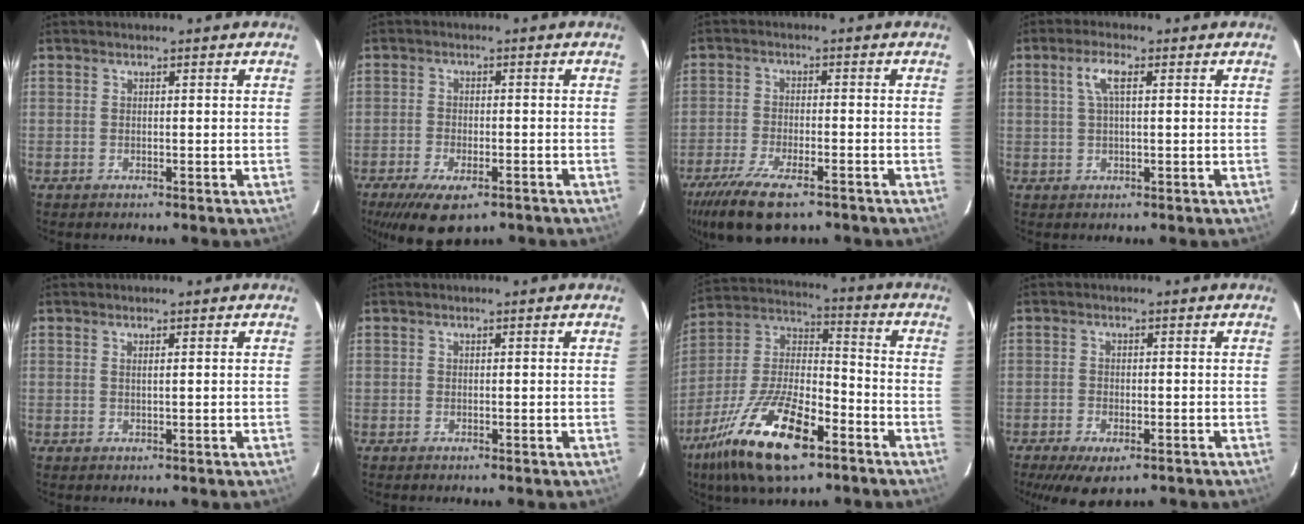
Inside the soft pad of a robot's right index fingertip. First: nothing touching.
{"total": 10.2, "force": [-6.7, 4.2, 6.5], "torque": [-0.144, -0.026, -0.108]}
{"total": 13.1, "force": [-9.2, 4.2, 8.3], "torque": [-0.192, -0.040, -0.165]}
{"total": 3.8, "force": [1.1, 0.9, 3.5], "torque": [-0.071, 0.009, 0.021]}
{"total": 0.7, "force": [0.3, -0.2, 0.6], "torque": [-0.012, 0.001, 0.004]}
{"total": 0.0}
{"total": 21.2, "force": [-11.9, 8.2, 15.5], "torque": [-0.316, -0.021, -0.218]}
{"total": 7.6, "force": [-4.9, 3.2, 4.8], "torque": [-0.109, -0.025, -0.080]}